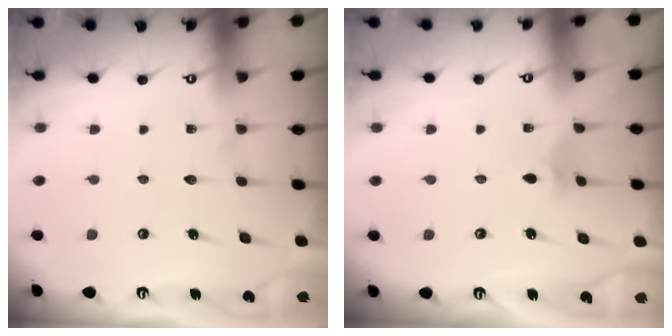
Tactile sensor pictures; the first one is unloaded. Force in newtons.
{"total": 2.2, "press": 2.1, "slide": 0.6}